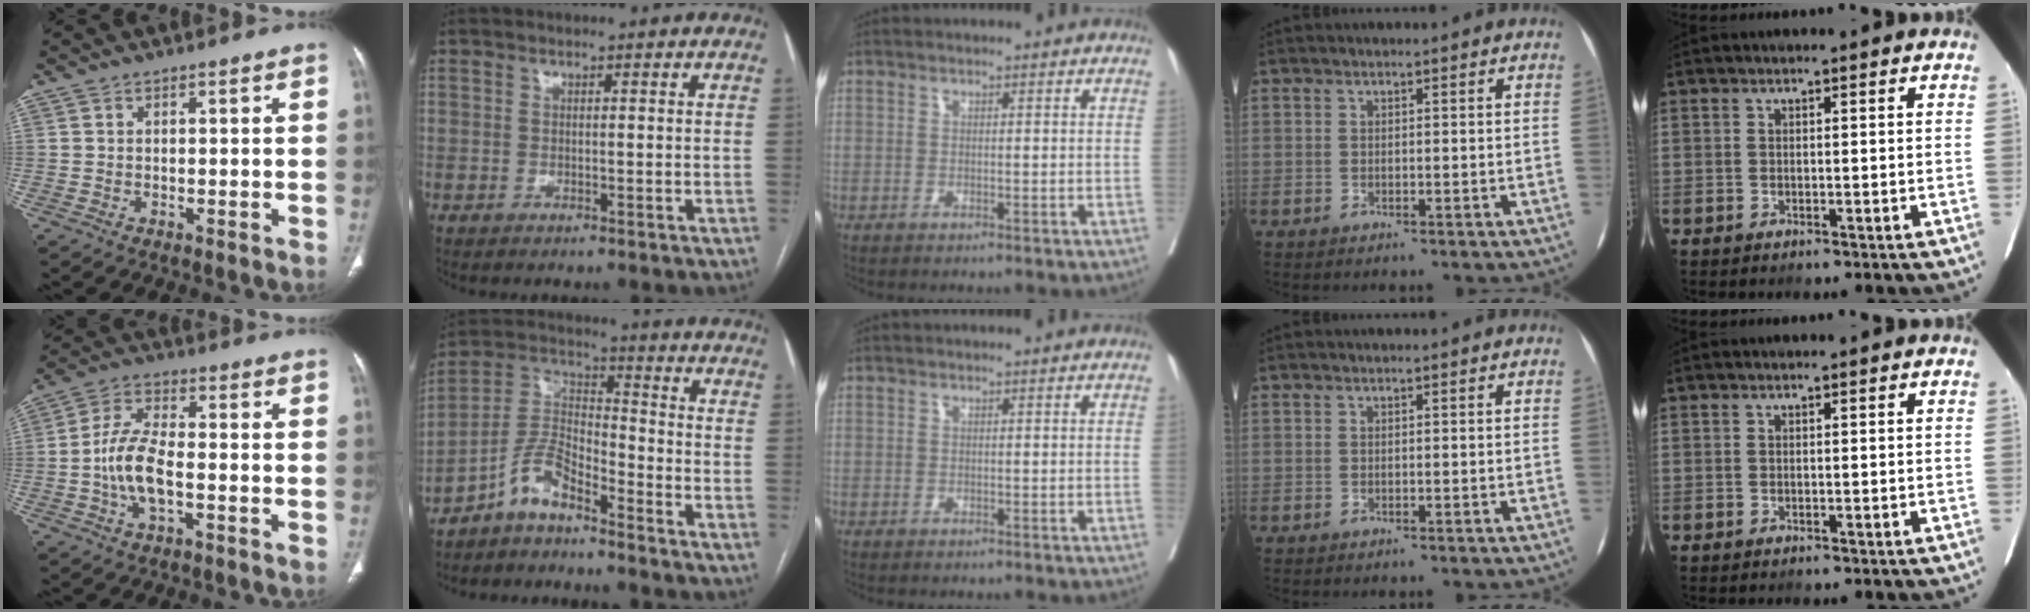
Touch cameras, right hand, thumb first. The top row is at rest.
{"thumb": {"total": 9.0, "force": [-2.1, 3.8, 7.9], "torque": [-0.166, 0.021, -0.044]}, "index": {"total": 7.2, "force": [-5.4, 2.3, 4.3], "torque": [-0.096, 0.014, -0.111]}}